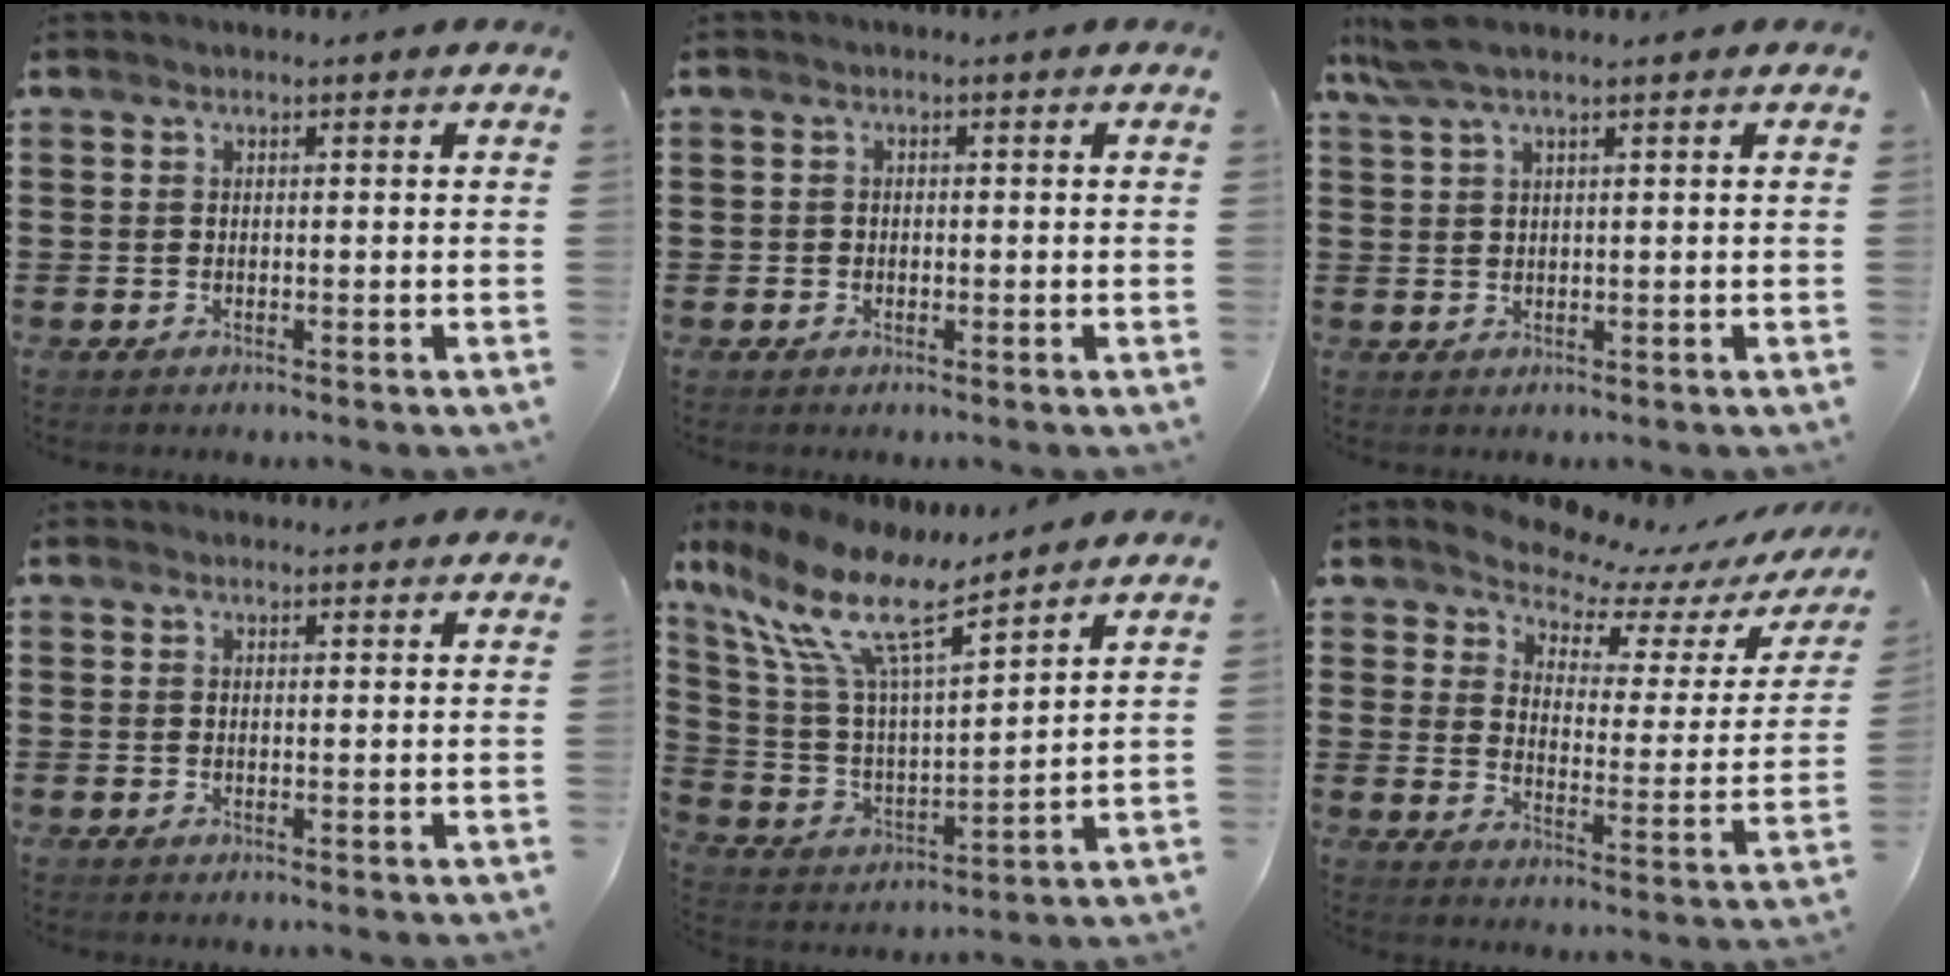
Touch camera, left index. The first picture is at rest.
{"total": 0.8, "force": [-0.3, 0.7, 0.3], "torque": [-0.009, 0.003, -0.006]}
{"total": 3.9, "force": [2.3, 0.4, 3.1], "torque": [-0.072, 0.001, 0.041]}
{"total": 0.9, "force": [0.8, 0.4, 0.2], "torque": [-0.005, 0.002, 0.015]}
{"total": 13.2, "force": [8.9, 3.2, 9.2], "torque": [-0.219, -0.051, 0.151]}
{"total": 5.4, "force": [5.2, 1.2, 1.0], "torque": [-0.047, -0.040, 0.086]}